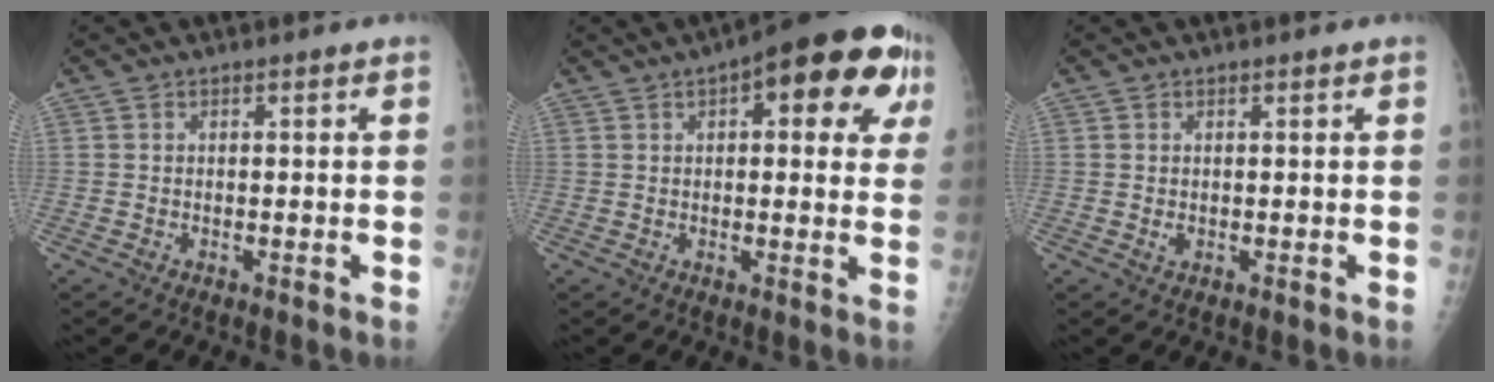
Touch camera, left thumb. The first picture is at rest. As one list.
[{"total": 16.8, "force": [6.5, 6.6, 14.0], "torque": [-0.145, 0.010, 0.071]}, {"total": 0.9, "force": [0.2, 0.7, 0.6], "torque": [-0.005, -0.001, 0.005]}]